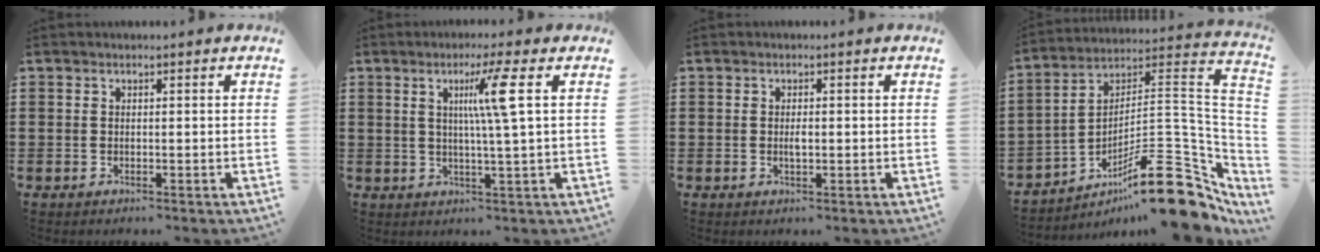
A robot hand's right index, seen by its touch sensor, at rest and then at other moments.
{"total": 7.2, "force": [1.9, -1.0, 6.9], "torque": [-0.131, -0.009, 0.021]}
{"total": 1.6, "force": [-0.1, 0.5, 1.5], "torque": [-0.029, -0.001, -0.002]}
{"total": 17.4, "force": [-10.7, 4.4, 13.0], "torque": [-0.189, 0.036, -0.178]}